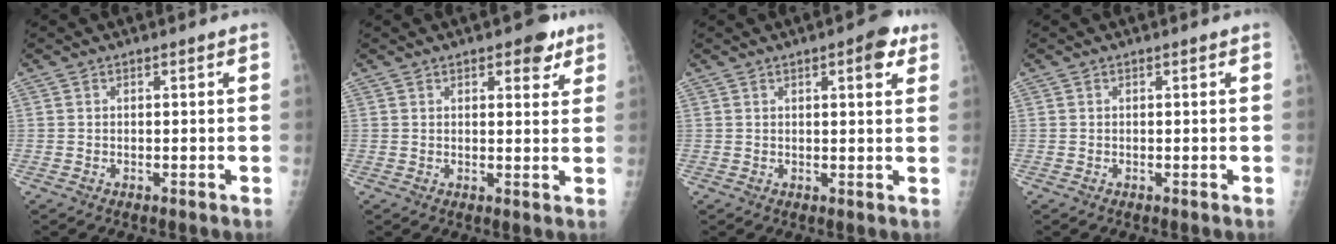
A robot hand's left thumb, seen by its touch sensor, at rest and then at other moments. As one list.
[{"total": 5.3, "force": [3.1, 2.4, 3.5], "torque": [-0.023, -0.012, 0.034]}, {"total": 5.0, "force": [2.6, 1.6, 4.0], "torque": [-0.040, -0.007, 0.027]}, {"total": 0.0}]